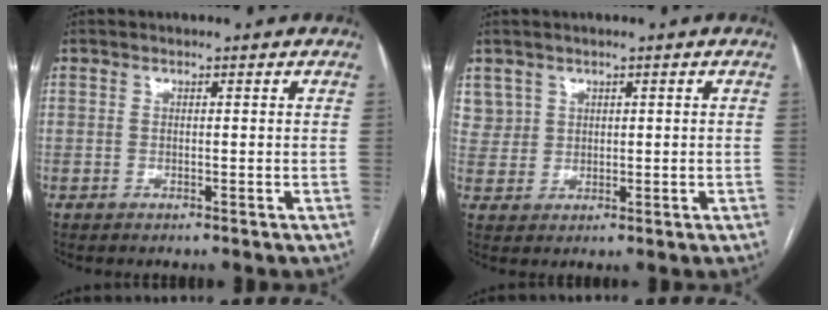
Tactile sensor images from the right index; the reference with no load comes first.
{"total": 3.2, "force": [1.8, 2.6, -0.1], "torque": [0.011, 0.011, 0.038]}